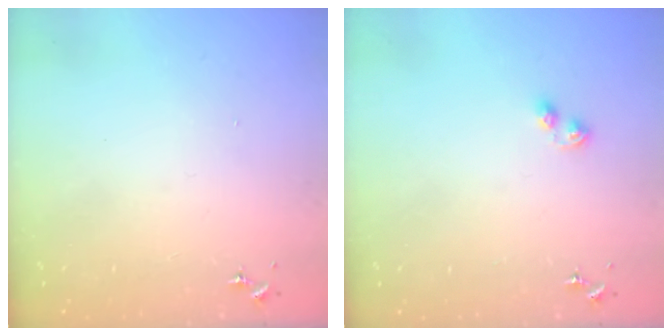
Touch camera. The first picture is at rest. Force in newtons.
{"total": 3.3, "press": 3.2, "slide": 0.6}